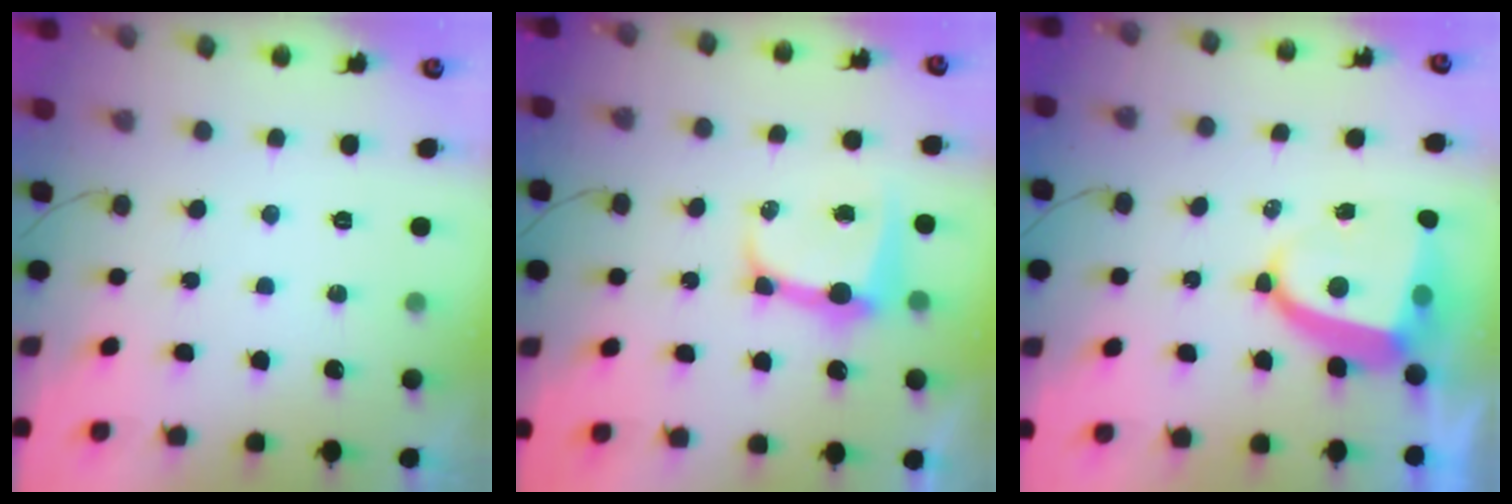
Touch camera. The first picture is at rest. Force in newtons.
{"total": 8.6, "press": 8.5, "slide": 0.7}
{"total": 8.4, "press": 8.3, "slide": 1.0}